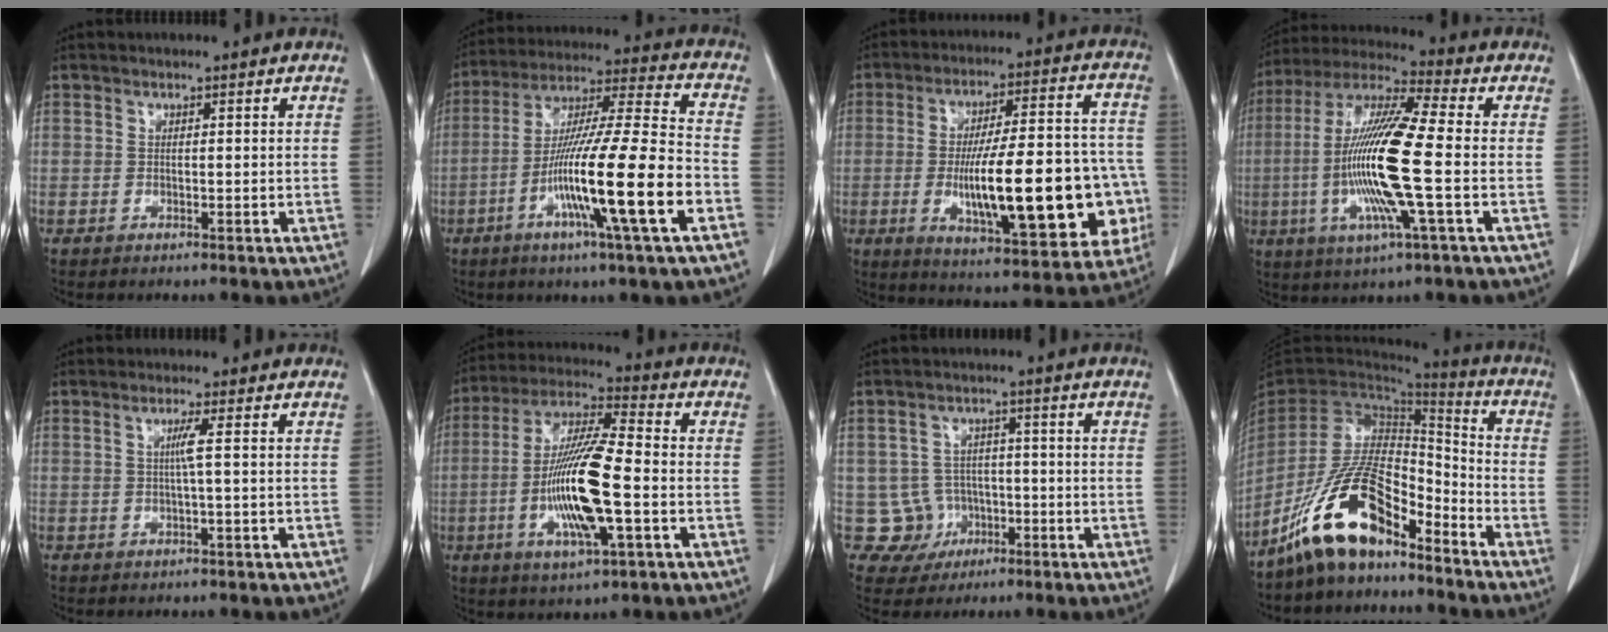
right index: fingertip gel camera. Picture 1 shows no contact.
{"total": 19.3, "force": [-6.8, -0.3, 18.1], "torque": [-0.334, -0.018, -0.124]}
{"total": 24.5, "force": [-4.9, 5.8, 23.2], "torque": [-0.305, 0.020, -0.052]}
{"total": 17.1, "force": [-2.6, 0.7, 16.9], "torque": [-0.350, -0.007, -0.056]}
{"total": 2.0, "force": [0.2, -1.0, 1.8], "torque": [-0.038, -0.002, 0.004]}
{"total": 15.5, "force": [-3.3, 2.0, 15.0], "torque": [-0.302, -0.006, -0.059]}
{"total": 5.8, "force": [-1.2, 5.7, 0.0], "torque": [0.008, 0.012, -0.012]}
{"total": 13.4, "force": [-9.6, 4.9, 7.9], "torque": [-0.155, 0.024, -0.180]}